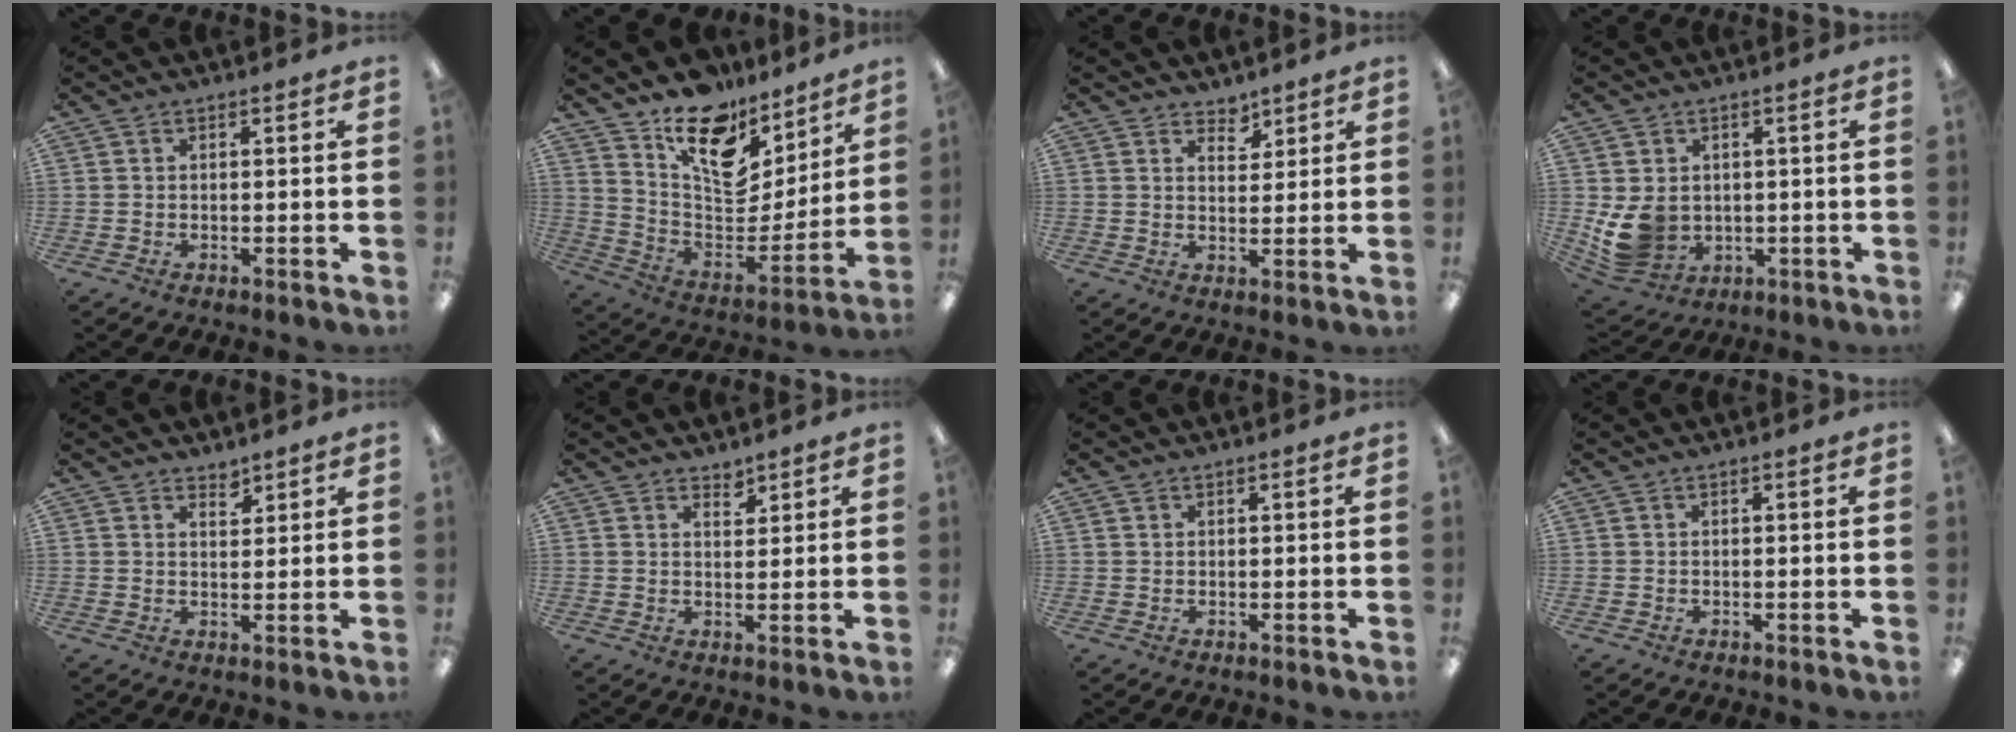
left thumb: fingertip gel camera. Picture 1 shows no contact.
{"total": 16.3, "force": [11.2, 9.0, 7.8], "torque": [-0.117, -0.096, 0.200]}
{"total": 3.7, "force": [3.2, 1.8, 0.5], "torque": [0.007, -0.022, 0.056]}
{"total": 8.5, "force": [0.7, 7.3, 4.3], "torque": [-0.110, 0.004, 0.021]}
{"total": 2.6, "force": [2.4, 0.8, 0.2], "torque": [0.009, -0.019, 0.042]}
{"total": 2.7, "force": [2.5, 0.9, 0.3], "torque": [0.007, -0.019, 0.044]}
{"total": 0.8, "force": [0.4, 0.6, 0.2], "torque": [-0.005, 0.003, 0.008]}
{"total": 0.0}